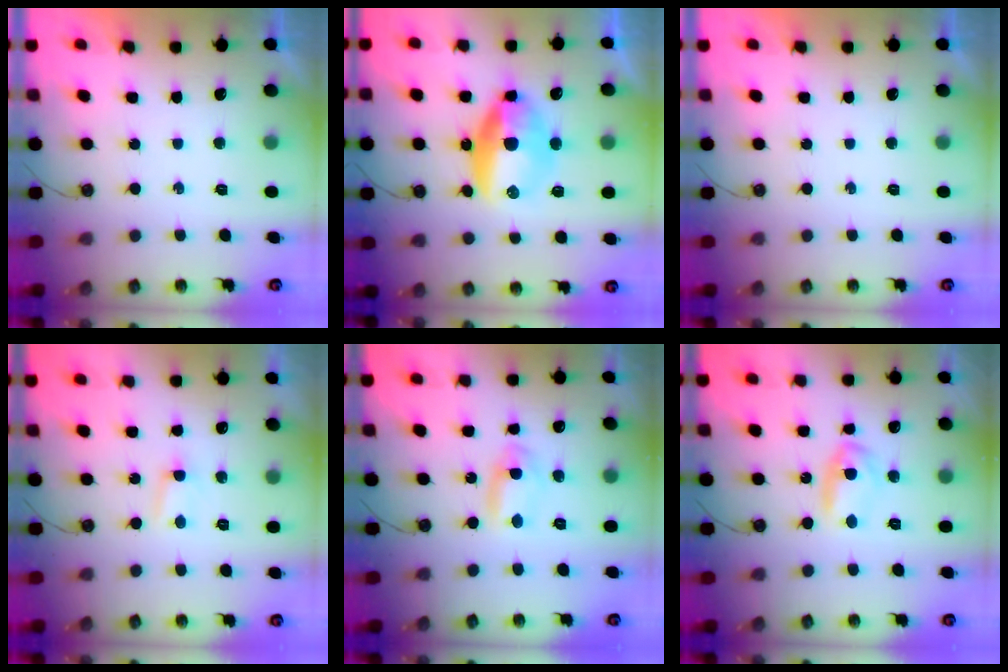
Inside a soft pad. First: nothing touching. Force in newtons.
{"total": 12.7, "press": 12.7, "slide": 0.5}
{"total": 0.0}
{"total": 2.8, "press": 2.8, "slide": 0.3}
{"total": 2.7, "press": 2.5, "slide": 1.2}
{"total": 7.8, "press": 7.8, "slide": 0.6}